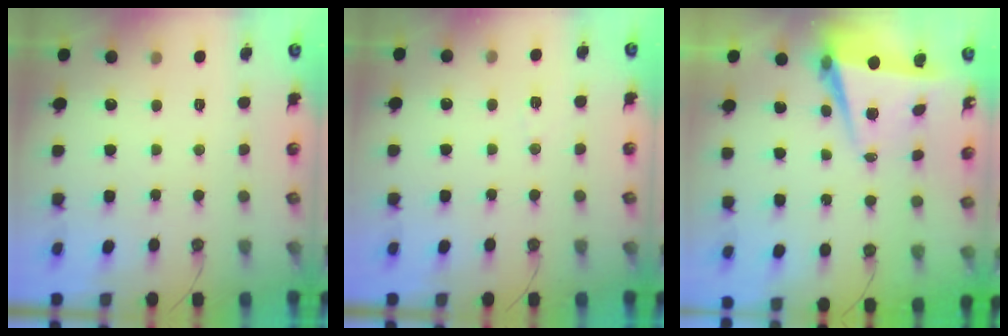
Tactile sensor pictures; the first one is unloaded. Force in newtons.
{"total": 3.3, "press": 2.4, "slide": 2.3}
{"total": 6.6, "press": 6.4, "slide": 1.6}